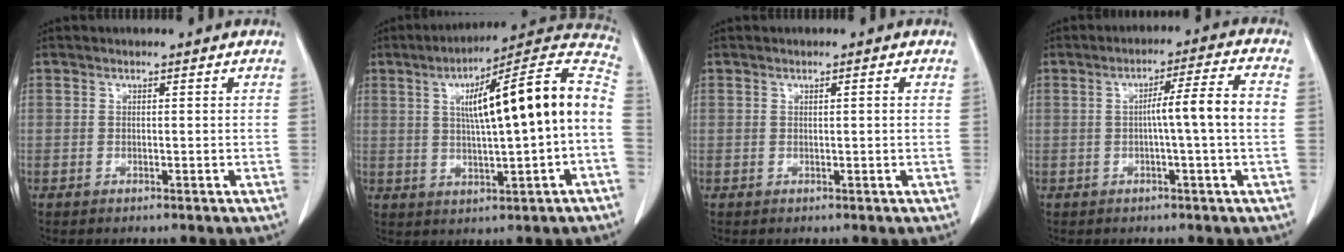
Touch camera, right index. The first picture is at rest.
{"total": 18.6, "force": [1.3, 1.5, 18.5], "torque": [-0.264, 0.040, 0.015]}
{"total": 0.8, "force": [0.2, -0.1, 0.8], "torque": [-0.013, 0.001, 0.004]}
{"total": 7.1, "force": [-0.4, -0.9, 7.1], "torque": [-0.108, 0.013, -0.005]}